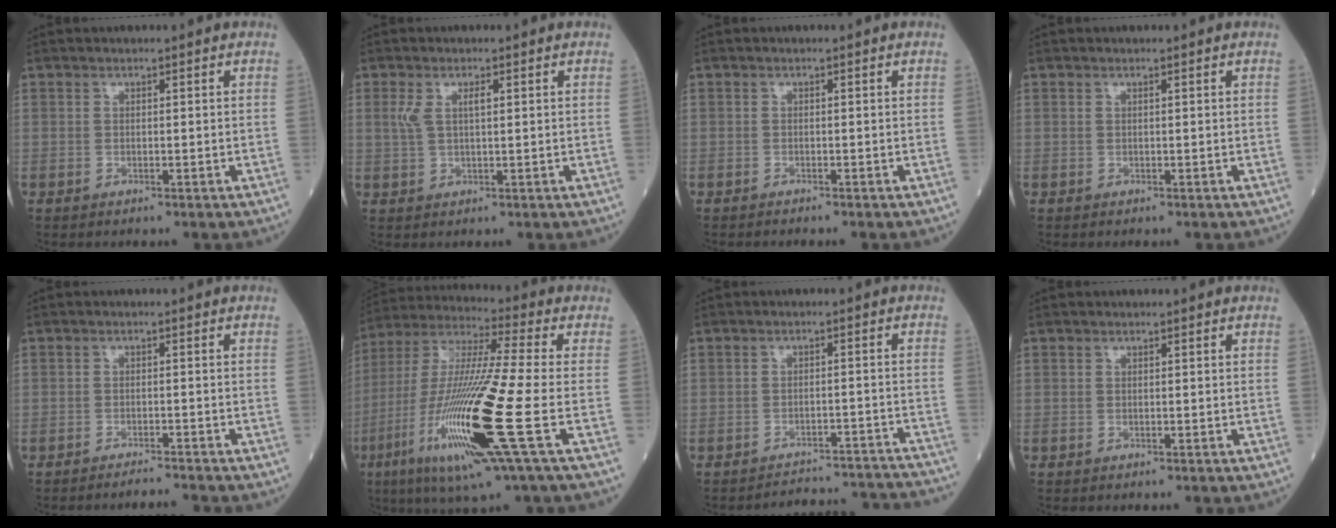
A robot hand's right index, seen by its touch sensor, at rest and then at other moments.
{"total": 2.8, "force": [1.0, 0.8, 2.5], "torque": [-0.060, 0.014, 0.025]}
{"total": 0.9, "force": [-0.8, -0.2, 0.3], "torque": [-0.005, 0.002, -0.011]}
{"total": 0.0}
{"total": 2.6, "force": [-2.3, -1.0, 0.0], "torque": [0.001, -0.012, -0.035]}
{"total": 21.4, "force": [-6.5, 0.5, 20.4], "torque": [-0.435, -0.033, -0.127]}
{"total": 12.6, "force": [-12.6, 0.8, 0.4], "torque": [0.011, 0.025, -0.141]}
{"total": 0.0}